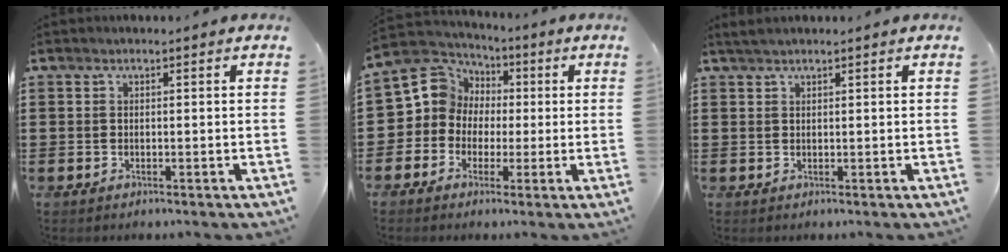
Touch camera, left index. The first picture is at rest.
{"total": 8.2, "force": [0.4, 8.0, 1.6], "torque": [-0.088, -0.005, 0.005]}
{"total": 1.1, "force": [0.8, 0.1, 0.7], "torque": [-0.014, 0.000, 0.016]}